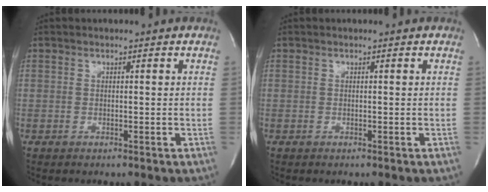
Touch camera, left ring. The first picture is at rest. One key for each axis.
{"total": 0.0}